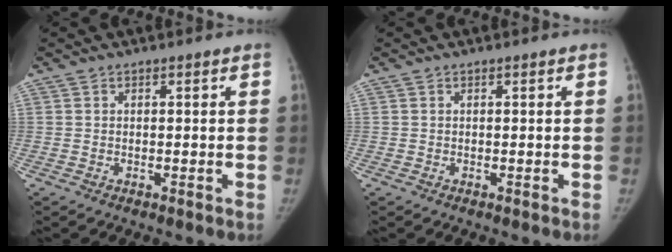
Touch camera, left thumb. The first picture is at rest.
{"total": 0.0}